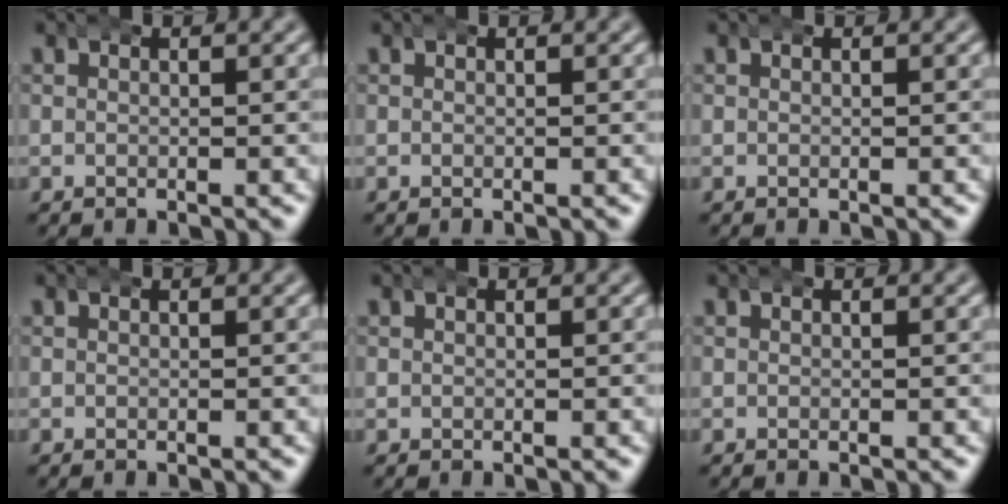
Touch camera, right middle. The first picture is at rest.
{"total": 0.0}
{"total": 0.0}
{"total": 0.0}
{"total": 0.0}
{"total": 0.0}